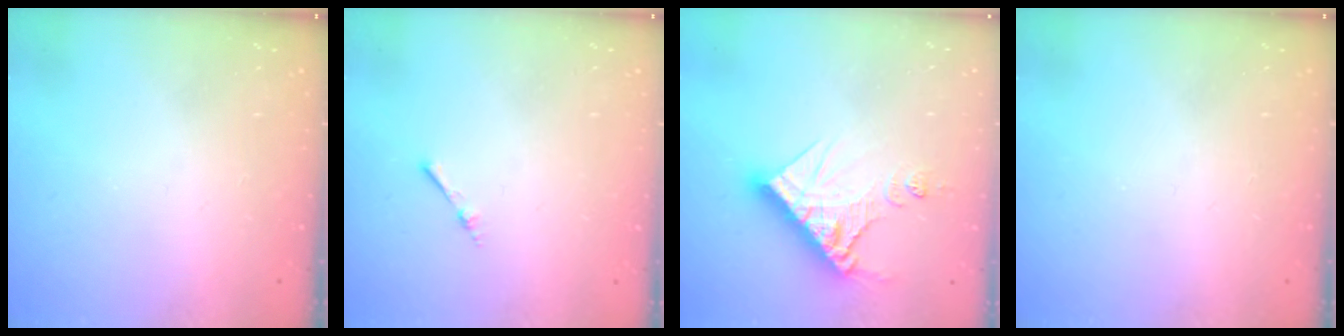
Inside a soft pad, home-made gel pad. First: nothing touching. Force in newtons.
{"total": 1.7, "press": 1.7, "slide": 0.3}
{"total": 13.7, "press": 13.6, "slide": 1.6}
{"total": 0.0}